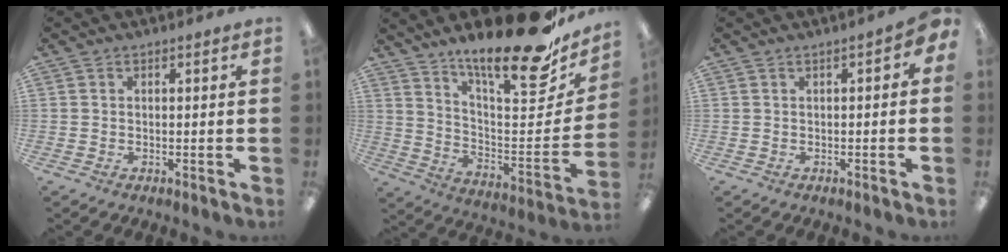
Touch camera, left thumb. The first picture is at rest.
{"total": 23.1, "force": [18.3, 4.8, 13.3], "torque": [-0.193, -0.136, 0.295]}
{"total": 1.5, "force": [-0.4, 0.9, 1.2], "torque": [-0.023, 0.005, -0.008]}